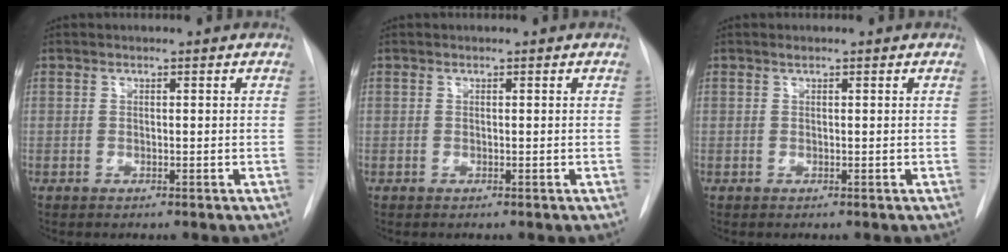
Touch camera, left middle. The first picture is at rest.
{"total": 0.0}
{"total": 0.0}